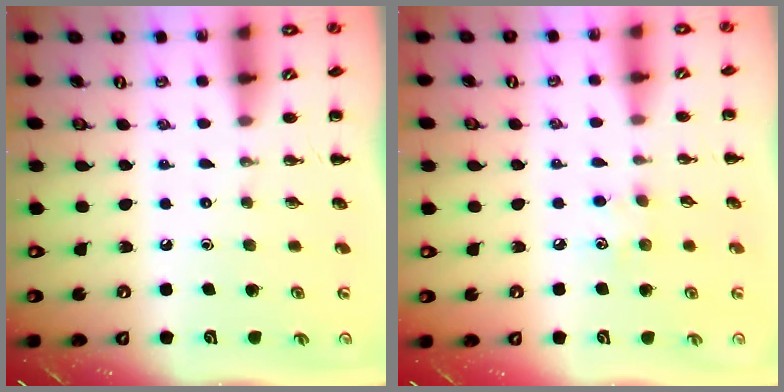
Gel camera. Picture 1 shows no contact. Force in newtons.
{"total": 5.7, "press": 5.5, "slide": 1.4}